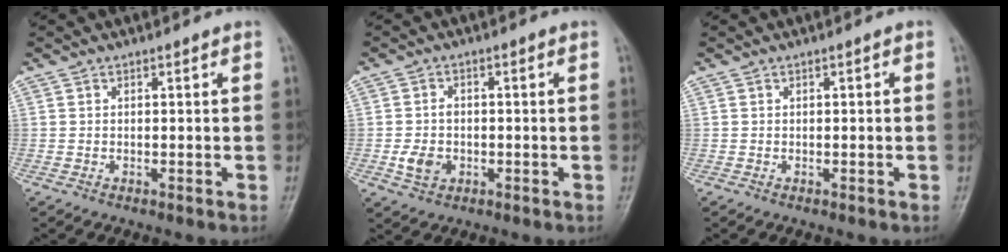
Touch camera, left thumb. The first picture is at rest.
{"total": 4.7, "force": [-1.1, 3.7, 2.7], "torque": [-0.042, 0.005, -0.019]}
{"total": 0.0}